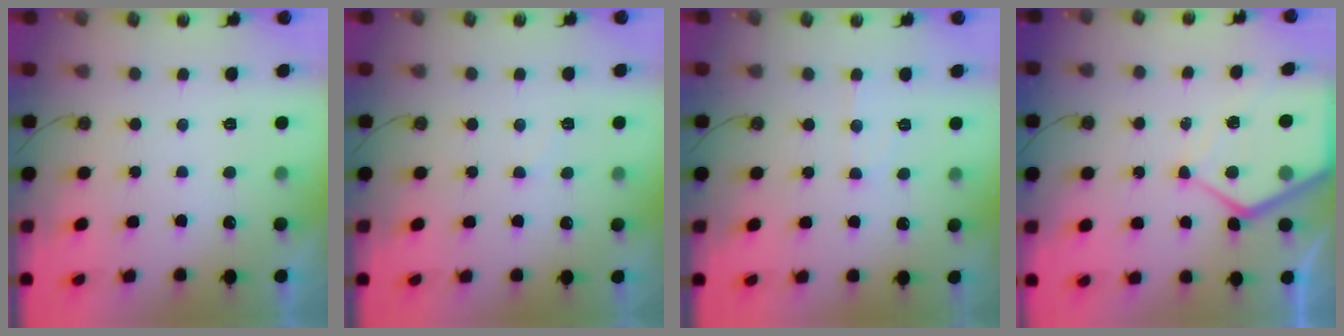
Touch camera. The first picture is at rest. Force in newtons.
{"total": 5.5, "press": 5.4, "slide": 0.7}
{"total": 5.8, "press": 5.8, "slide": 0.4}
{"total": 9.4, "press": 9.4, "slide": 0.8}